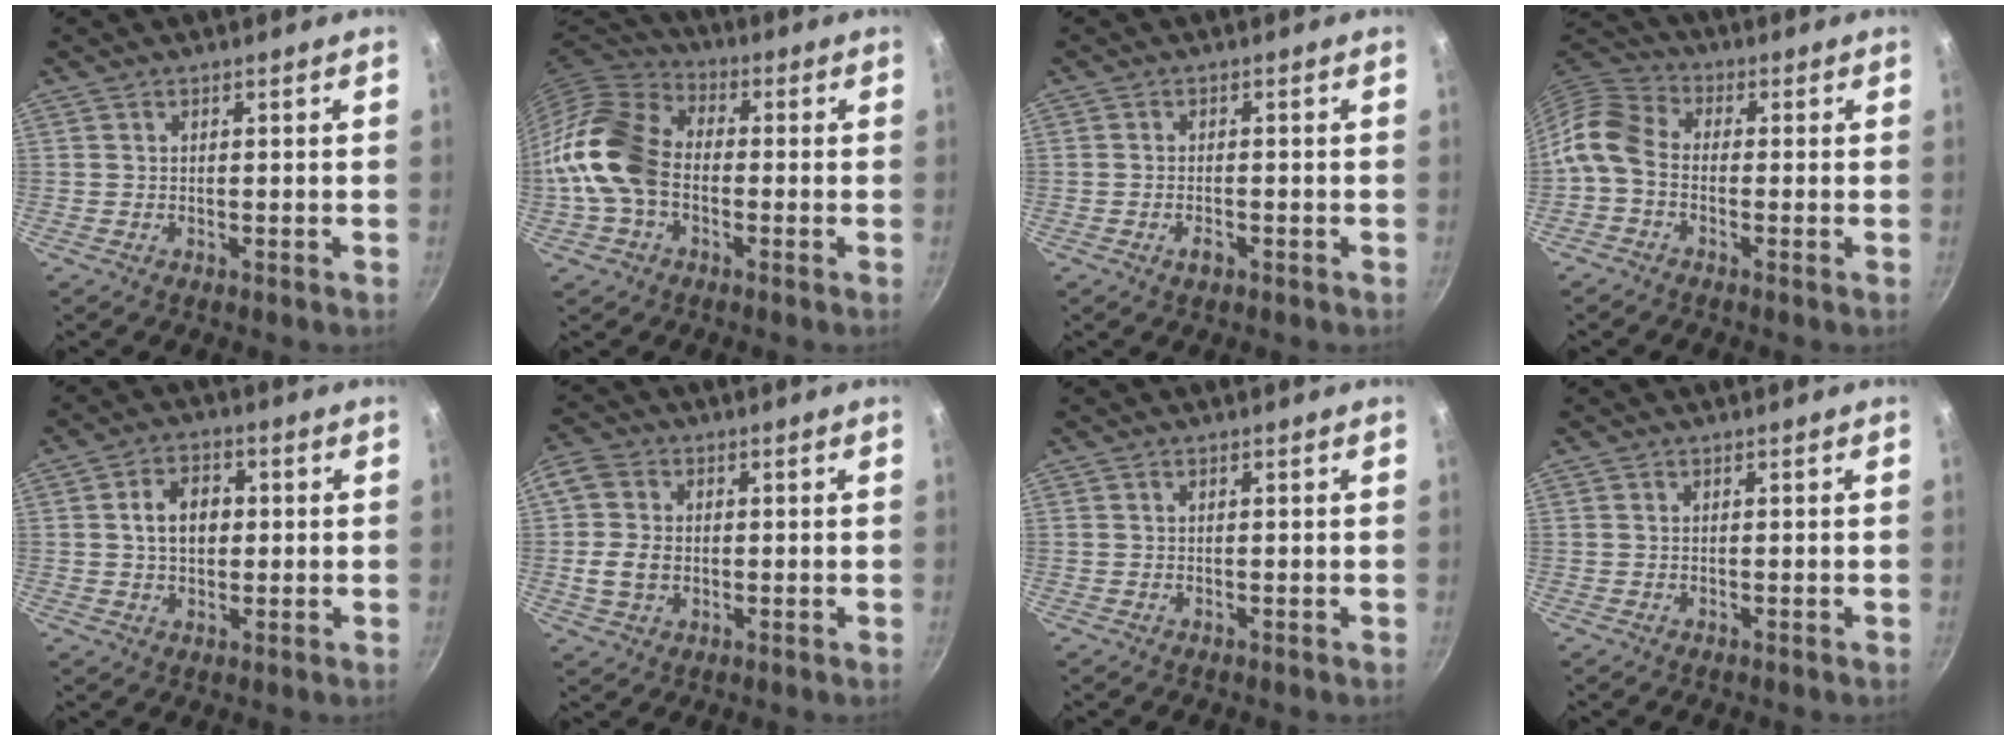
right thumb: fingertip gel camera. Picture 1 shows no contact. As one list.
[{"total": 14.2, "force": [-2.3, 10.1, 9.7], "torque": [-0.165, 0.033, -0.067]}, {"total": 1.9, "force": [-1.1, 0.9, 1.3], "torque": [-0.028, 0.006, -0.022]}, {"total": 7.6, "force": [-1.9, 5.2, 5.2], "torque": [-0.108, 0.035, -0.058]}, {"total": 7.2, "force": [0.7, 5.2, 4.9], "torque": [-0.058, 0.011, 0.007]}, {"total": 8.9, "force": [-0.2, 7.1, 5.3], "torque": [-0.092, 0.007, -0.013]}, {"total": 0.0}, {"total": 0.0}]